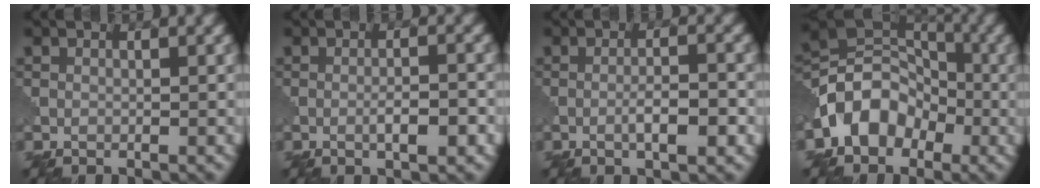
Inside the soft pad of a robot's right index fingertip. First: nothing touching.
{"total": 2.8, "force": [-0.9, 0.5, 2.6], "torque": [-0.040, 0.005, -0.015]}
{"total": 3.4, "force": [-1.2, 0.6, 3.1], "torque": [-0.052, 0.006, -0.021]}
{"total": 6.5, "force": [-2.7, 4.9, 3.3], "torque": [-0.044, 0.011, -0.066]}